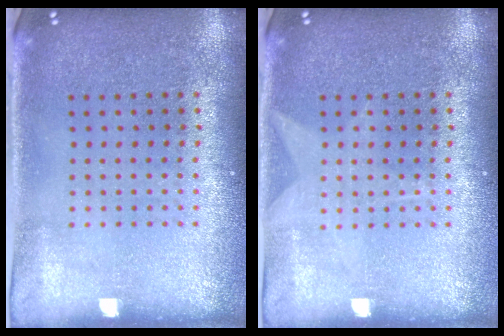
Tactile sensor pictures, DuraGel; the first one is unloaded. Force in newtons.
{"total": 1.0, "press": 1.0, "slide": 0.1}